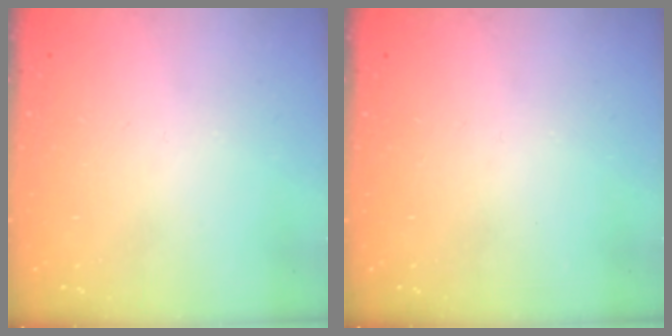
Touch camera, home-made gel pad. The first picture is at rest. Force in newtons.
{"total": 0.0}